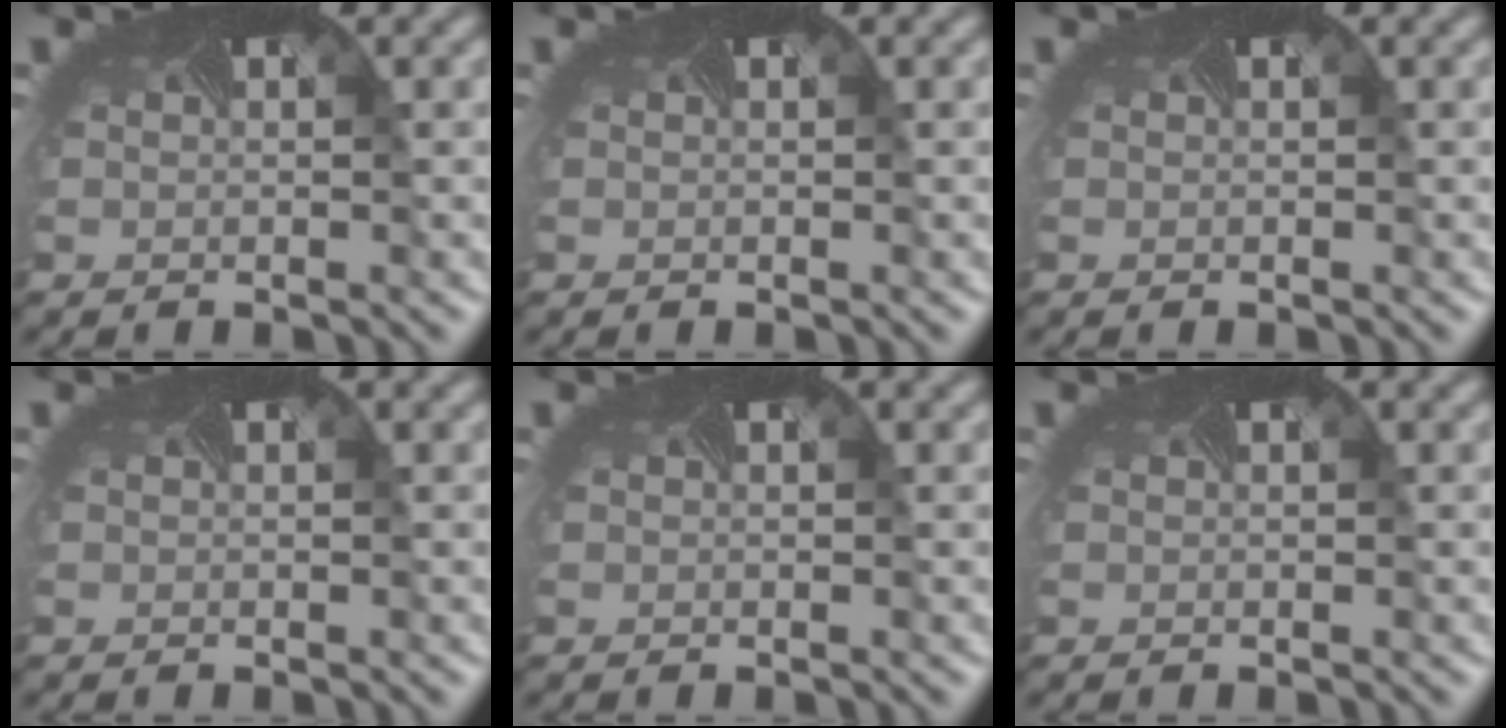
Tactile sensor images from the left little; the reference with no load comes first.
{"total": 0.0}
{"total": 0.0}
{"total": 0.0}
{"total": 0.0}
{"total": 0.0}